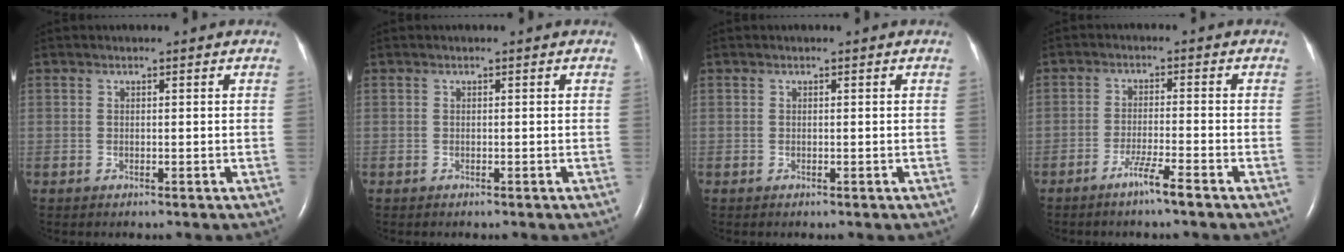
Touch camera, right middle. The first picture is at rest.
{"total": 0.0}
{"total": 0.0}
{"total": 3.9, "force": [-2.8, -0.7, 2.7], "torque": [-0.057, -0.007, -0.055]}